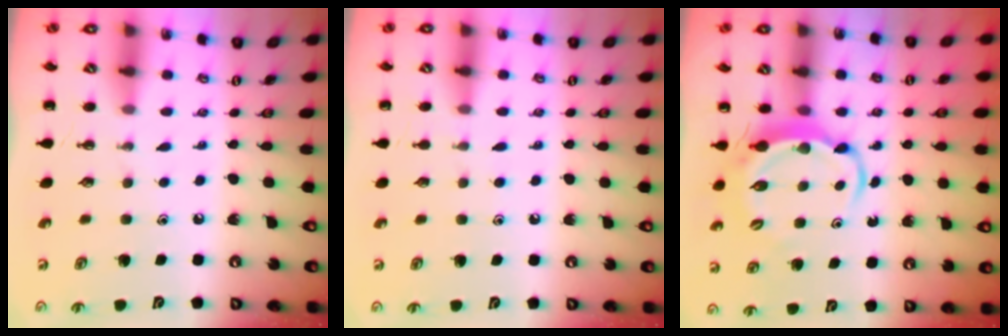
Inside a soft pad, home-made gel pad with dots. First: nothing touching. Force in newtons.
{"total": 3.8, "press": 3.6, "slide": 1.3}
{"total": 6.2, "press": 6.1, "slide": 1.0}